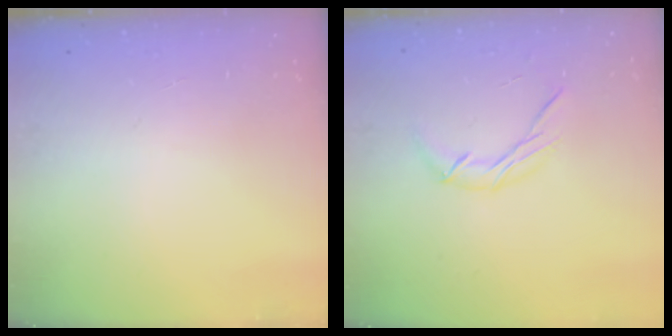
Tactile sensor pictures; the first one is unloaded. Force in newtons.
{"total": 7.4, "press": 7.3, "slide": 0.5}